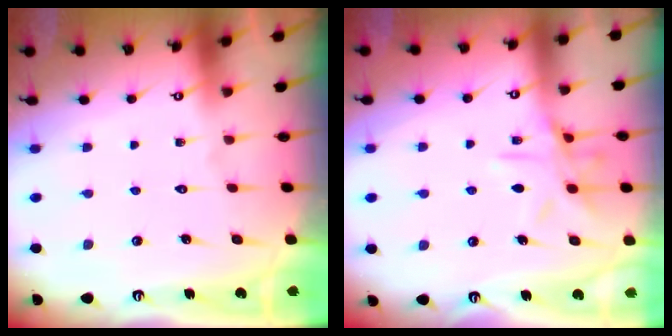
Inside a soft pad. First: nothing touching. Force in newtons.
{"total": 11.0, "press": 10.9, "slide": 0.7}